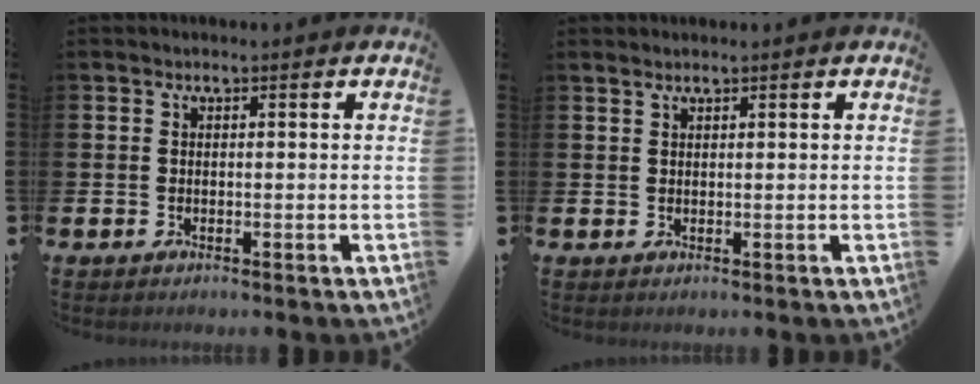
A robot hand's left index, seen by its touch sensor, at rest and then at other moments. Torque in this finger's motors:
{"motor_torque": [1.04, -1.09, 0.23, 0.01]}